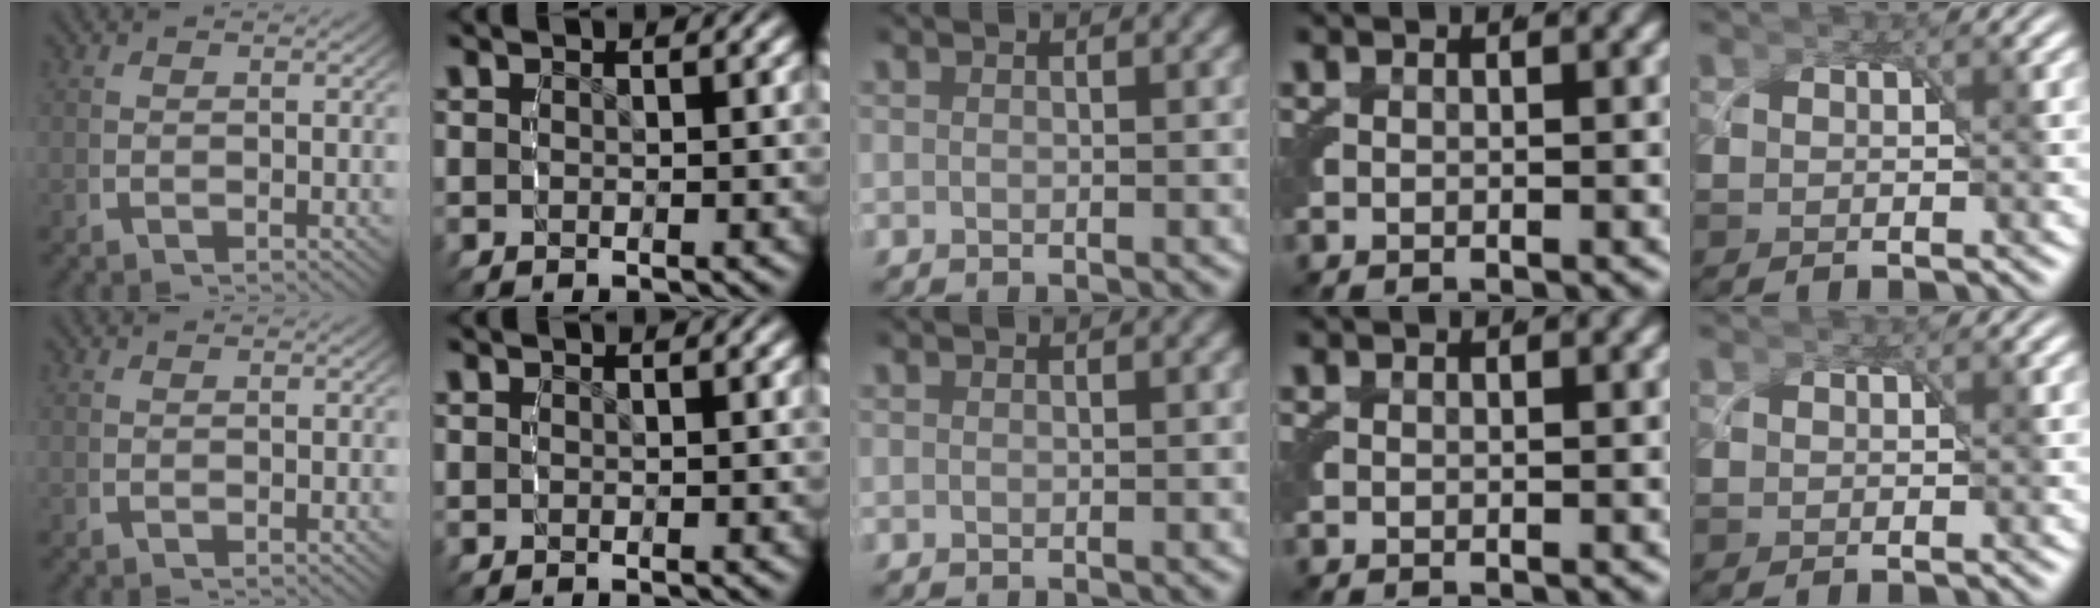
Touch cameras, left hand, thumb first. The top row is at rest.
{}